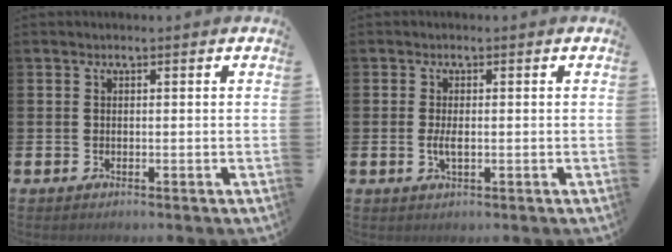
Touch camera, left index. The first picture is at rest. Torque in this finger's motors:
{"motor_torque": [0.53, -0.01, 0.08, 0.08]}